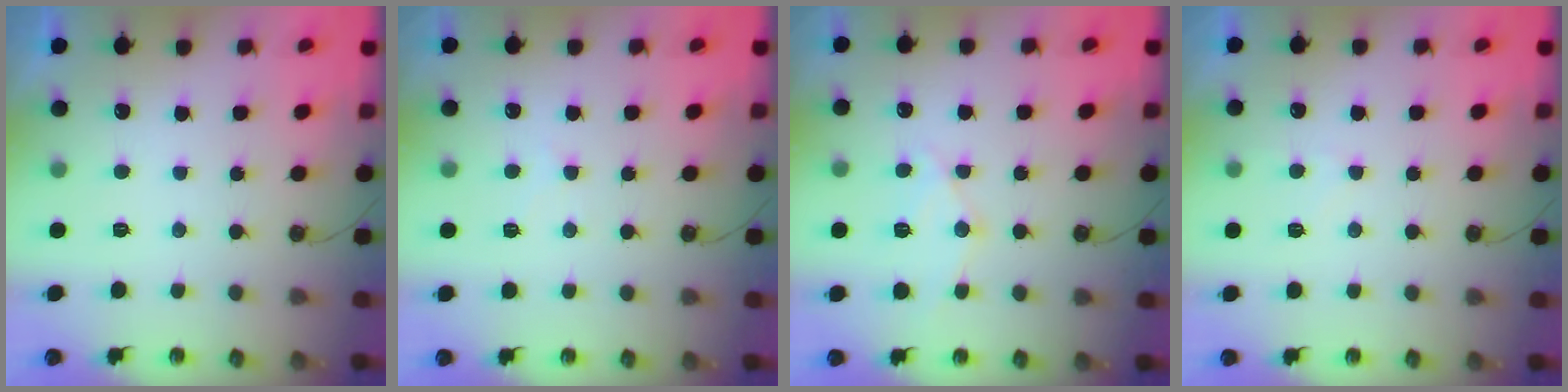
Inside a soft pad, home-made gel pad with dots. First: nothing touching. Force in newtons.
{"total": 4.5, "press": 4.5, "slide": 0.5}
{"total": 12.2, "press": 12.1, "slide": 1.1}
{"total": 3.8, "press": 3.8, "slide": 0.5}